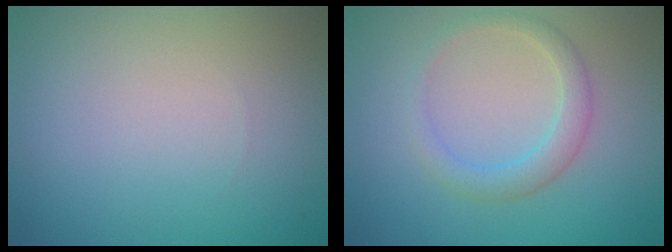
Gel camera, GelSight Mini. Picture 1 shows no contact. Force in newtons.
{"total": 2.4, "press": 2.4, "slide": 0.1}